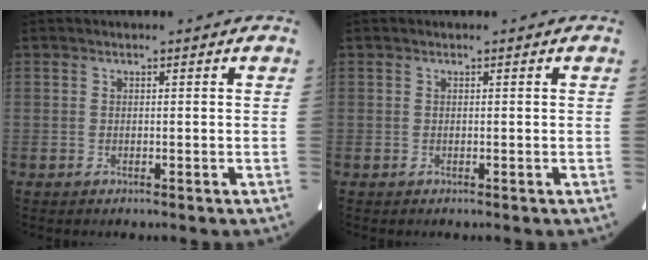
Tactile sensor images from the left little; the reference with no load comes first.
{"total": 0.0}